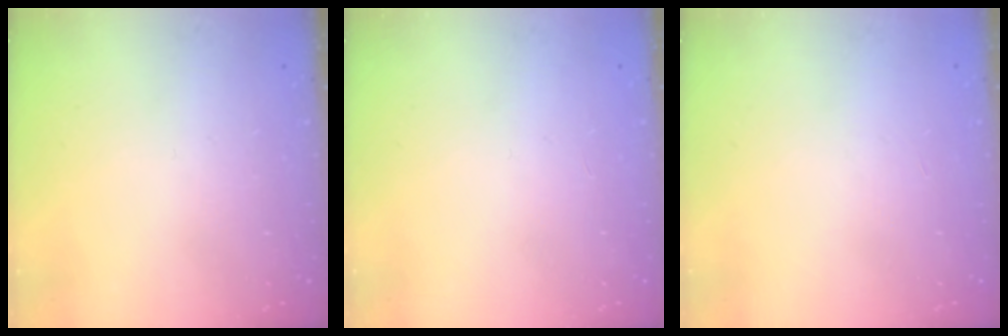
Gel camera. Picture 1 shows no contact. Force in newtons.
{"total": 0.0}
{"total": 0.0}